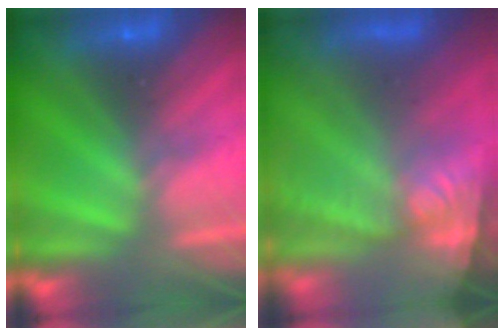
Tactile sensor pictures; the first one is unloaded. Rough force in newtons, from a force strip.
{"total": 7.6}